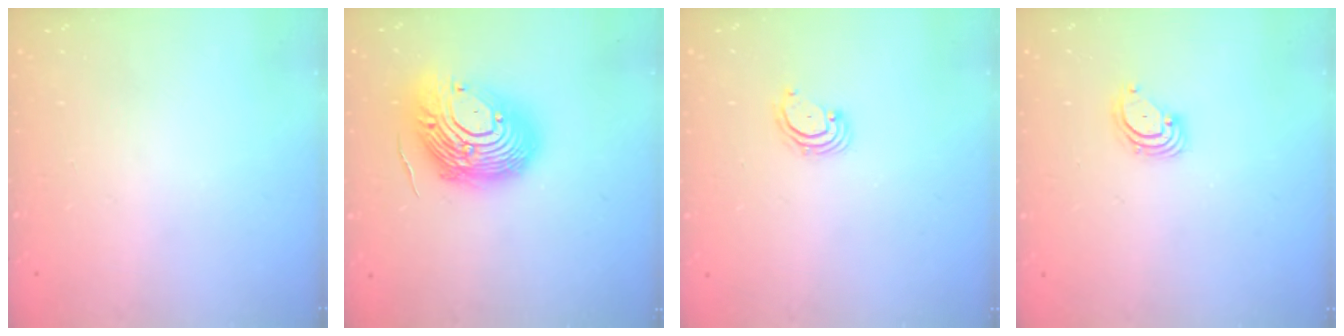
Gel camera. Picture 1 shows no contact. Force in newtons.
{"total": 19.5, "press": 19.3, "slide": 3.1}
{"total": 2.7, "press": 2.7, "slide": 0.3}
{"total": 3.3, "press": 3.3, "slide": 0.3}